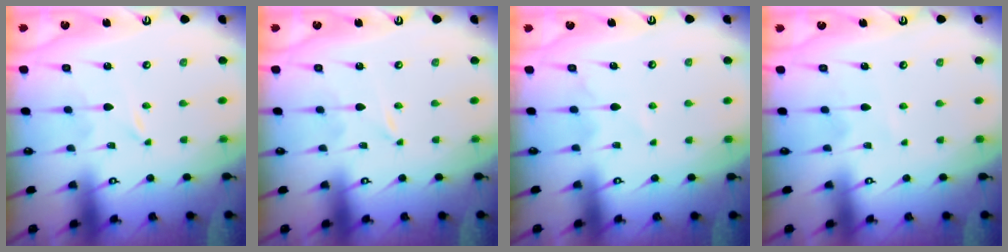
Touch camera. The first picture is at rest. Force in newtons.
{"total": 0.0}
{"total": 5.6, "press": 5.5, "slide": 0.7}
{"total": 3.5, "press": 3.5, "slide": 0.4}